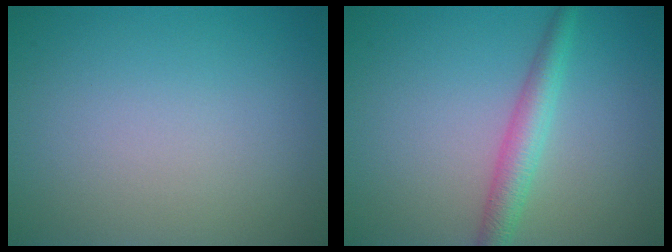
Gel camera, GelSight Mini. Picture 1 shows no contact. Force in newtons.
{"total": 3.0, "press": 3.0, "slide": 0.1}